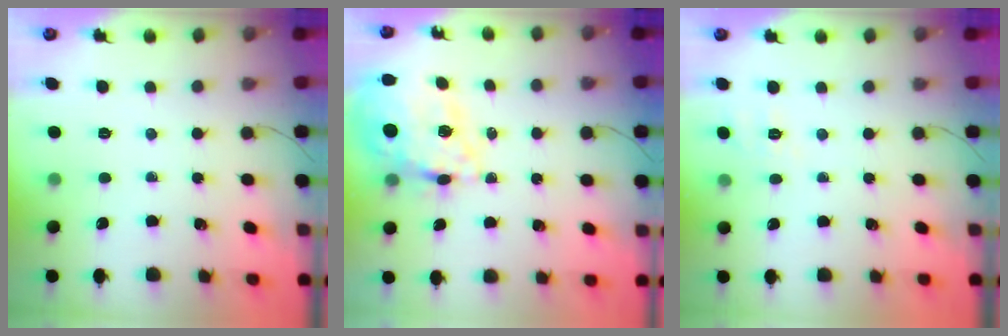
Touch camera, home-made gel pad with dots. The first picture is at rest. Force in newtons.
{"total": 23.6, "press": 23.1, "slide": 4.9}
{"total": 4.1, "press": 3.6, "slide": 2.0}